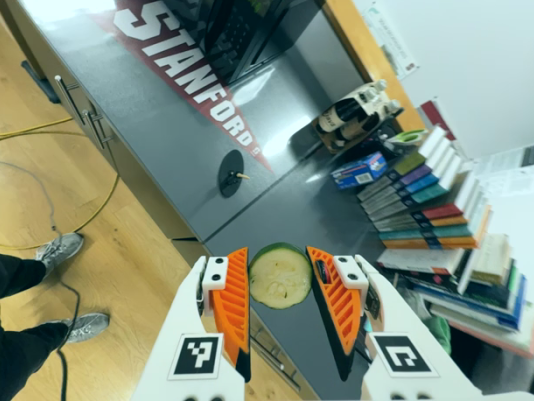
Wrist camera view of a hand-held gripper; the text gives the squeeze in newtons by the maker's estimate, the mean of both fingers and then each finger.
{"total": 8.3, "left": 8.9, "right": 7.8}